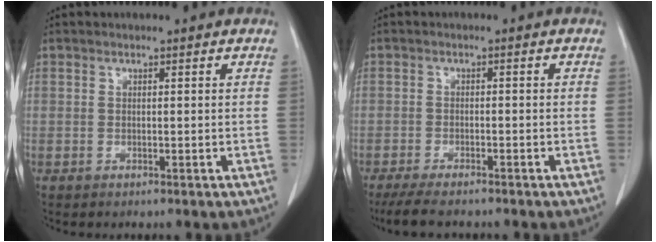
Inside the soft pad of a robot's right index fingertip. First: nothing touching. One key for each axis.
{"total": 6.0, "fx": -5.1, "fy": 0.9, "fz": 3.1, "tx": -0.052, "ty": -0.014, "tz": -0.085}